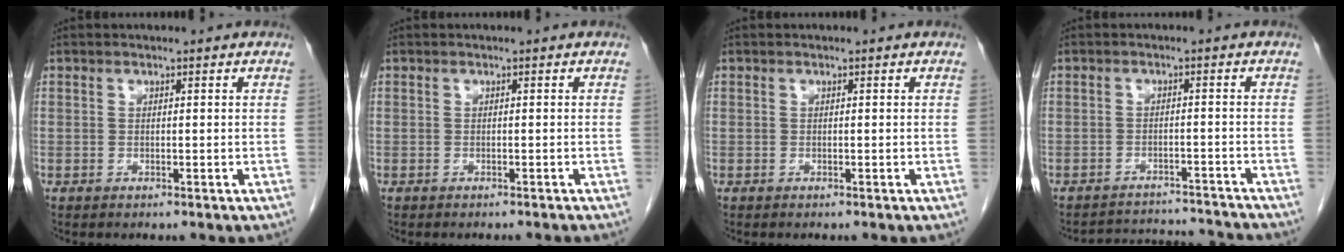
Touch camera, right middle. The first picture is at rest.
{"total": 2.0, "force": [-1.9, 0.2, 0.6], "torque": [-0.011, -0.003, -0.022]}
{"total": 0.0}
{"total": 9.4, "force": [-9.4, 0.7, 0.3], "torque": [-0.005, 0.014, -0.121]}